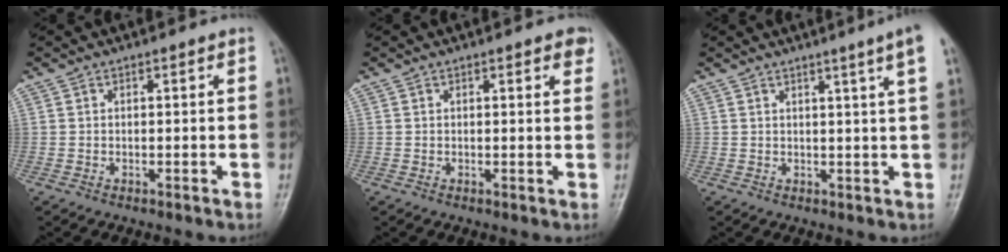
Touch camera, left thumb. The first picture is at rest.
{"total": 2.5, "force": [1.5, 1.0, 1.7], "torque": [-0.005, -0.002, 0.014]}
{"total": 5.3, "force": [3.0, -0.9, 4.3], "torque": [-0.060, -0.010, 0.036]}